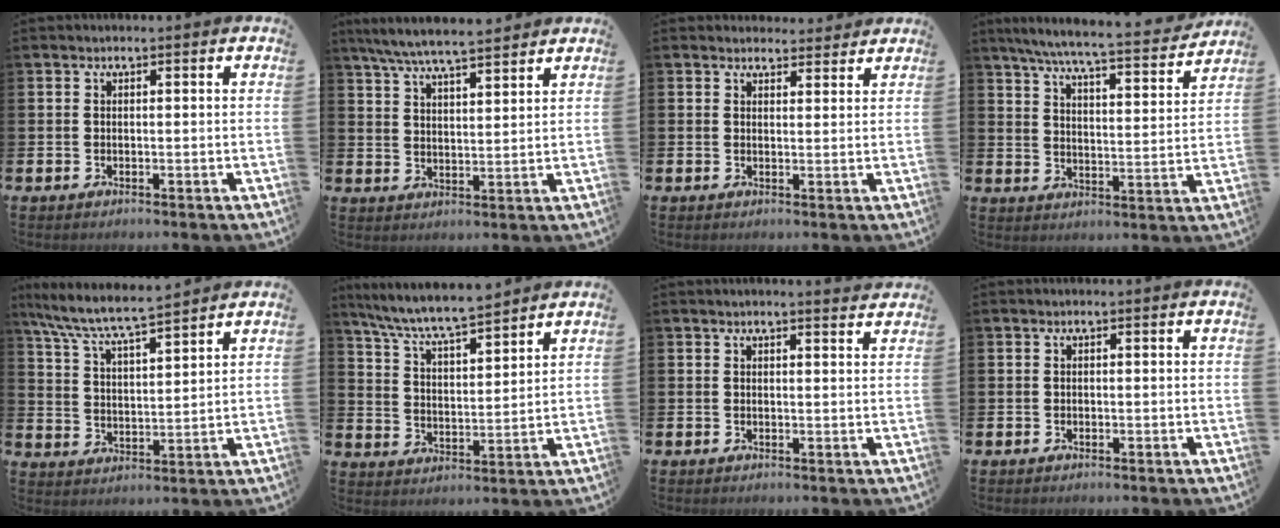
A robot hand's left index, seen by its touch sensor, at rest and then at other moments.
{"total": 6.8, "force": [6.4, 0.7, 2.2], "torque": [-0.067, -0.024, 0.117]}
{"total": 2.4, "force": [2.3, 0.7, -0.2], "torque": [0.008, -0.013, 0.041]}
{"total": 7.0, "force": [6.4, 0.3, 2.9], "torque": [-0.076, -0.046, 0.106]}
{"total": 7.5, "force": [7.1, 0.4, 2.6], "torque": [-0.081, -0.042, 0.124]}
{"total": 7.5, "force": [7.1, 0.4, 2.3], "torque": [-0.077, -0.047, 0.125]}
{"total": 1.4, "force": [1.4, -0.2, 0.2], "torque": [0.006, -0.010, 0.023]}
{"total": 0.0}